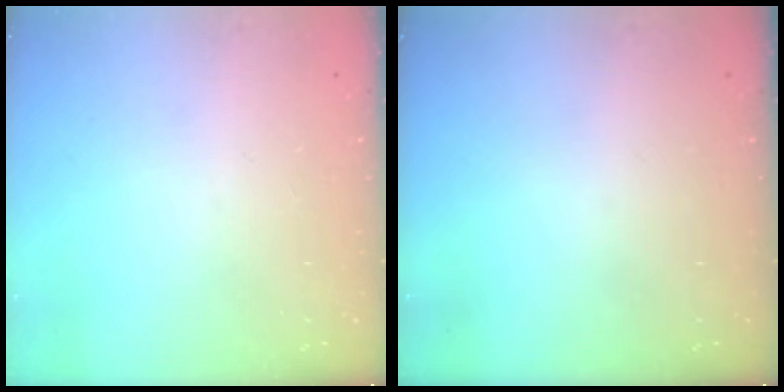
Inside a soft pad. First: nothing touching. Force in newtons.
{"total": 0.0}